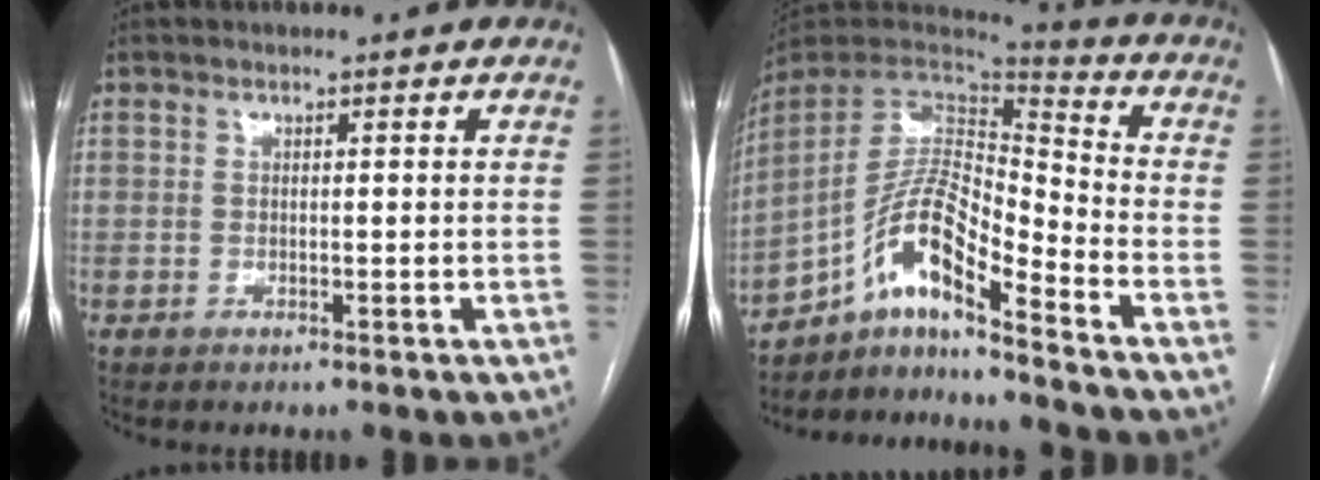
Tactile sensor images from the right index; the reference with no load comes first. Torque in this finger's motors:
{"motor_torque": [1.29, -0.85, 0.33, 0.08]}